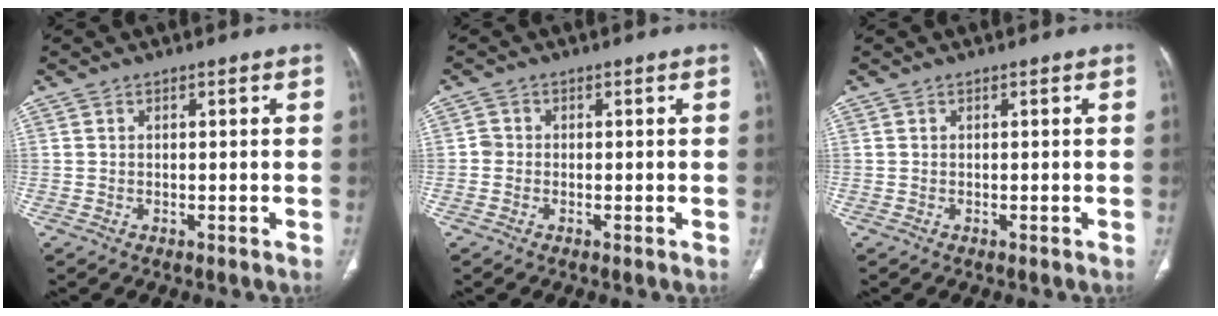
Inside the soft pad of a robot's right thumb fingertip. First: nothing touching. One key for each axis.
{"total": 1.4, "fx": -0.2, "fy": 1.3, "fz": 0.4, "tx": 0.001, "ty": 0.005, "tz": -0.007}
{"total": 0.0}